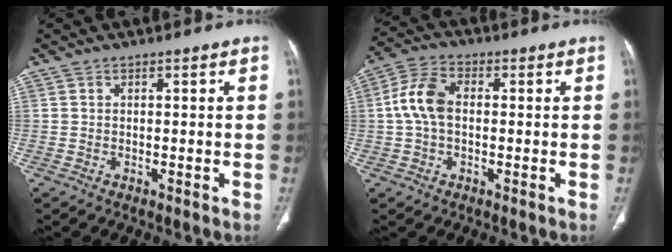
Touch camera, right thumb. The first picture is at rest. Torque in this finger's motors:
{"motor_torque": [0.00, 0.14, 0.53, 0.09, 0.17]}